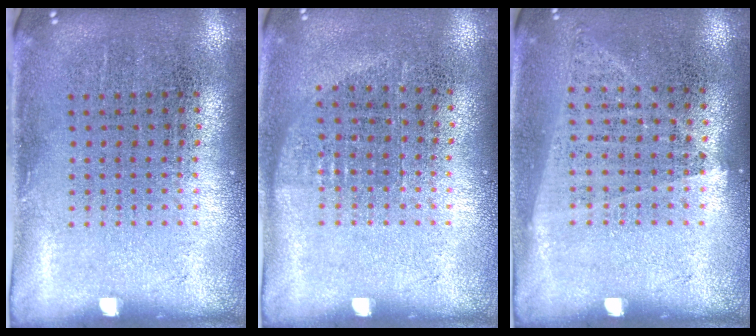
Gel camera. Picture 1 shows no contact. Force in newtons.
{"total": 0.6, "press": 0.6, "slide": 0.3}
{"total": 1.0, "press": 0.9, "slide": 0.4}